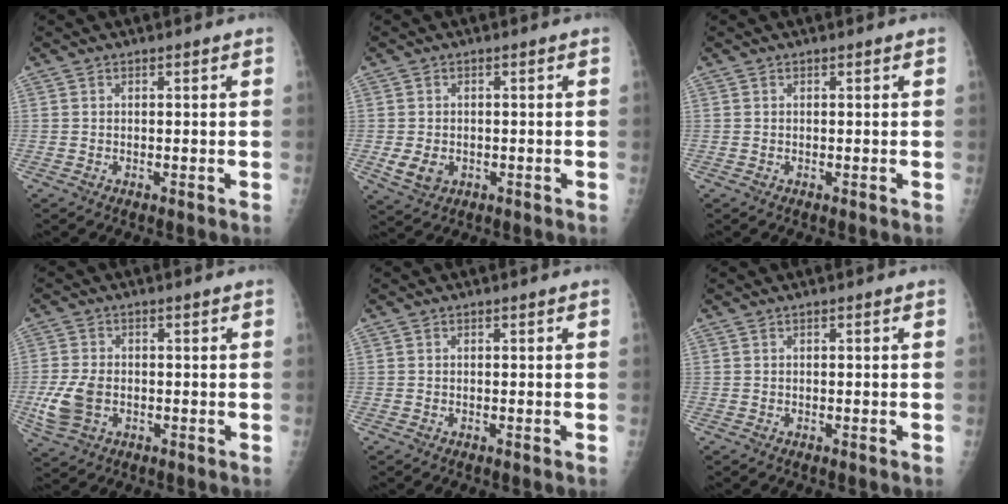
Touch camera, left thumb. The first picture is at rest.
{"total": 4.6, "force": [-1.0, 3.6, 2.7], "torque": [-0.044, -0.003, -0.009]}
{"total": 0.0}
{"total": 7.0, "force": [-1.3, 4.7, 5.1], "torque": [-0.116, -0.001, -0.022]}
{"total": 0.0}
{"total": 0.0}